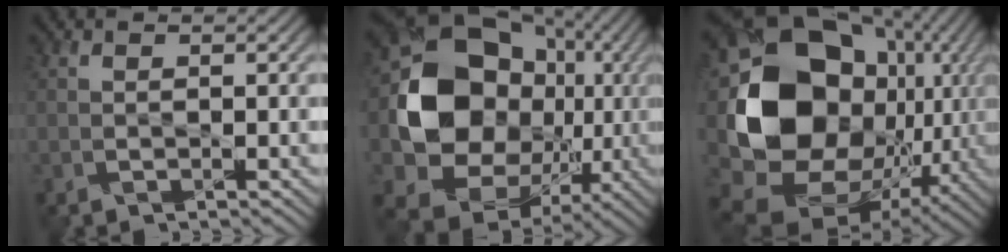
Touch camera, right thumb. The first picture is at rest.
{"total": 19.2, "force": [0.5, 15.8, 11.0], "torque": [-0.234, -0.020, 0.027]}
{"total": 21.6, "force": [-0.9, 16.4, 14.0], "torque": [-0.340, -0.039, 0.015]}